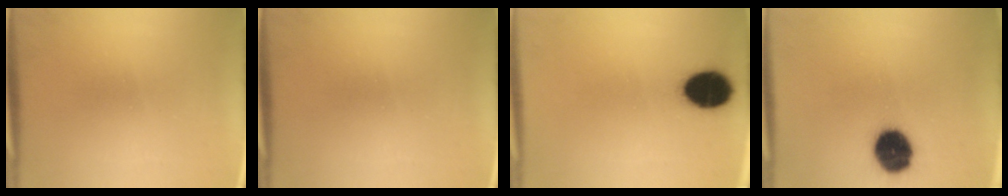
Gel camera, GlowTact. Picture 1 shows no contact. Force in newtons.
{"total": 0.0}
{"total": 11.5}
{"total": 12.2}